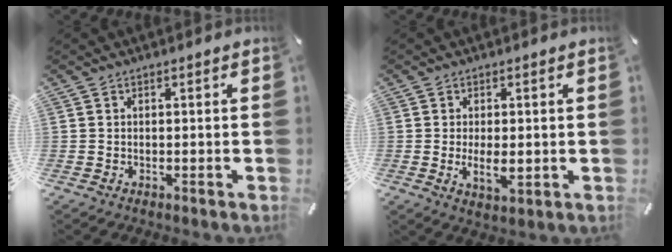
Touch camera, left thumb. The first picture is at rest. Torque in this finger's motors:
{"motor_torque": [0.95, 1.15, 0.48, 0.06, 0.07]}